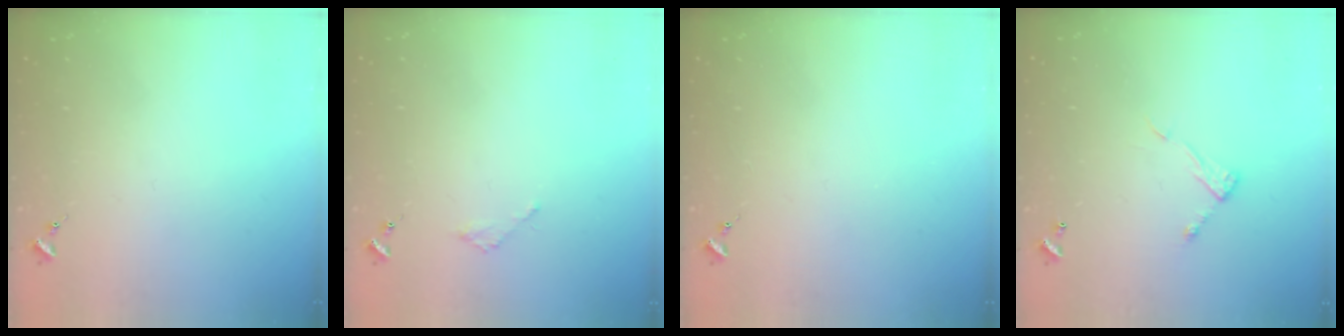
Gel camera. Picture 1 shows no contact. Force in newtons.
{"total": 2.1, "press": 2.1, "slide": 0.2}
{"total": 0.0}
{"total": 6.6, "press": 6.6, "slide": 0.3}